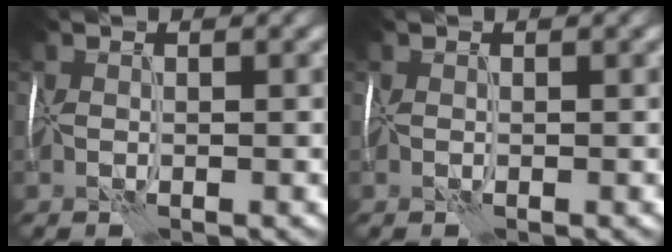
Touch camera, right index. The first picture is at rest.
{"total": 0.0}